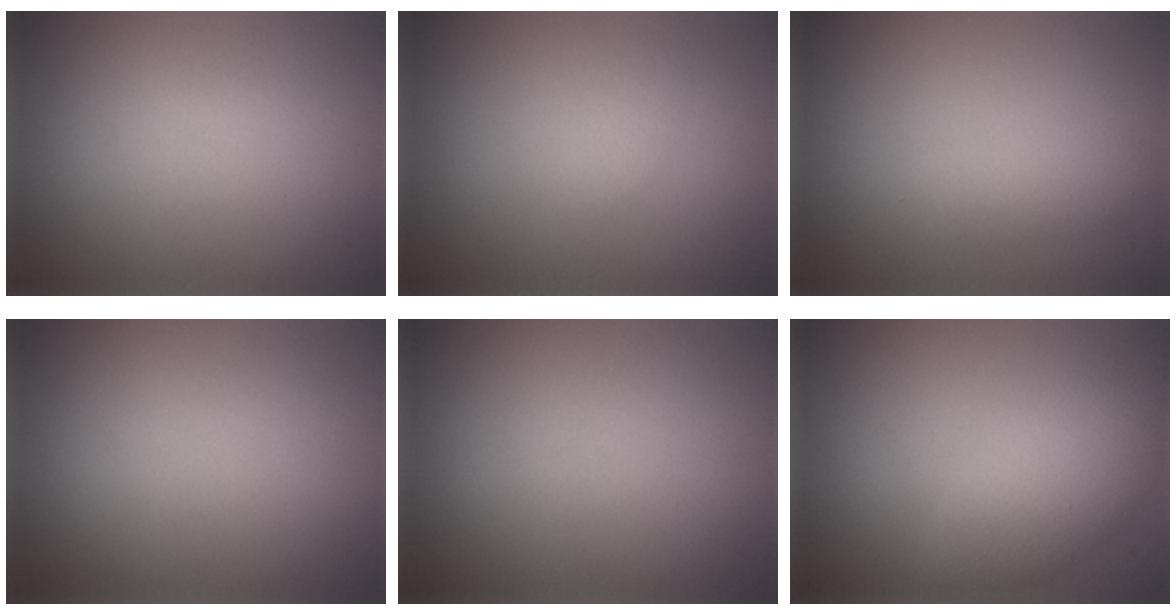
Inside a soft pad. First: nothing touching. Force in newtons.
{"total": 0.8, "press": 0.8, "slide": 0.0}
{"total": 1.8, "press": 1.8, "slide": 0.0}
{"total": 0.0}
{"total": 0.0}
{"total": 4.5, "press": 4.5, "slide": 0.0}